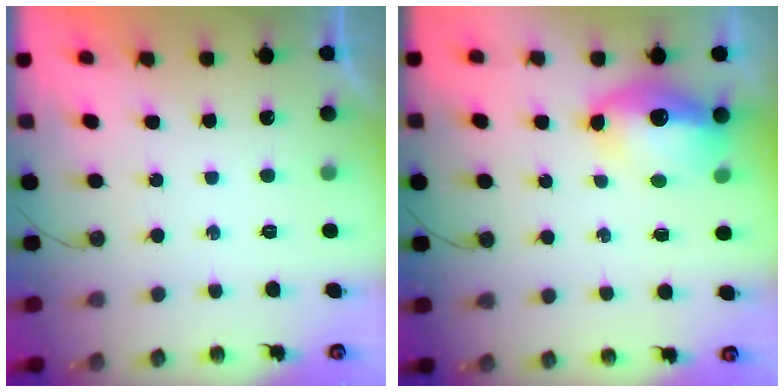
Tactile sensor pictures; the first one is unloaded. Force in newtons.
{"total": 12.8, "press": 12.7, "slide": 1.3}